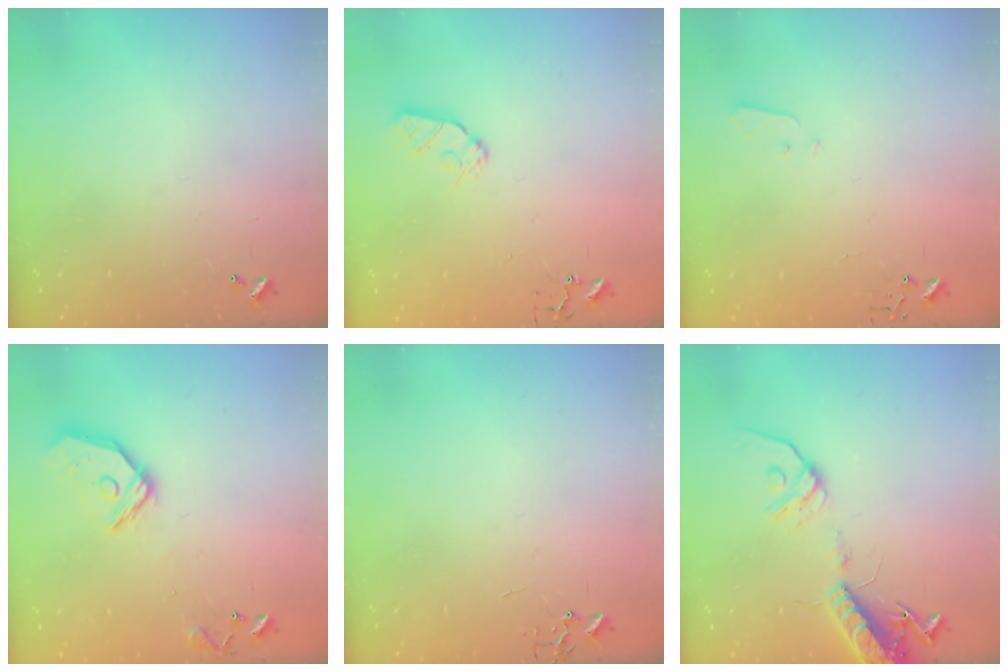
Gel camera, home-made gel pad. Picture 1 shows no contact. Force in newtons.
{"total": 7.6, "press": 7.6, "slide": 0.5}
{"total": 1.9, "press": 1.9, "slide": 0.4}
{"total": 12.2, "press": 12.2, "slide": 1.1}
{"total": 0.0}
{"total": 15.4, "press": 15.0, "slide": 3.4}